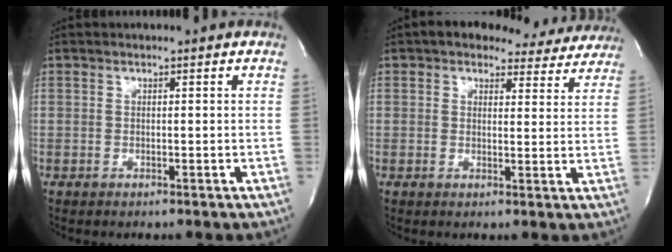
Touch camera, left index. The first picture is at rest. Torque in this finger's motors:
{"motor_torque": [0.59, -0.73, 0.16, 0.01]}